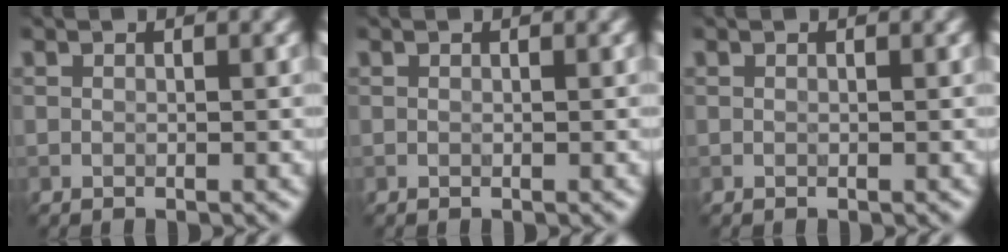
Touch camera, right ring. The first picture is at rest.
{"total": 0.0}
{"total": 0.0}